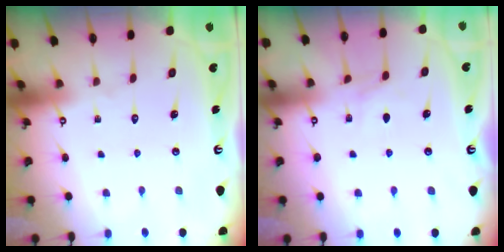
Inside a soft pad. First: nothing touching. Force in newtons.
{"total": 4.4, "press": 4.4, "slide": 0.5}